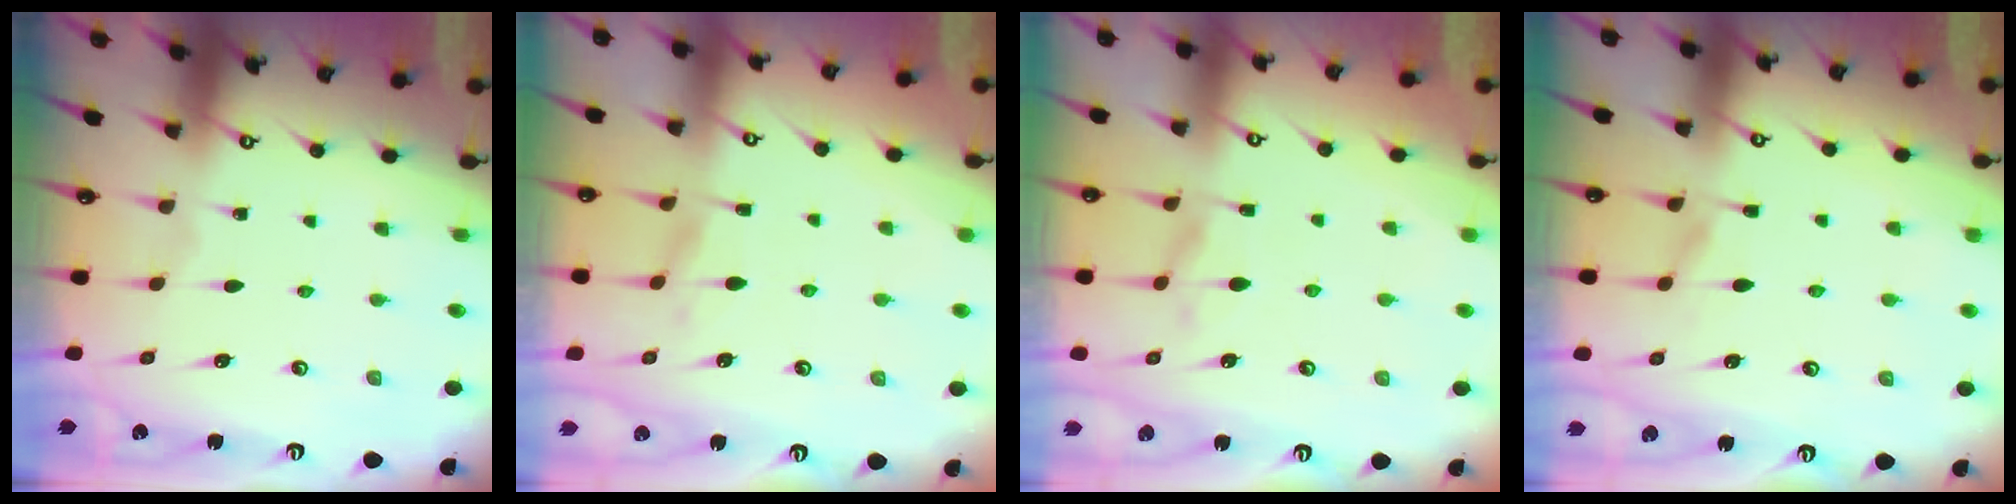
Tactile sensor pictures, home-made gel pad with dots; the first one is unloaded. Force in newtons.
{"total": 2.0, "press": 1.7, "slide": 1.0}
{"total": 2.0, "press": 1.4, "slide": 1.4}
{"total": 5.5, "press": 5.5, "slide": 0.7}